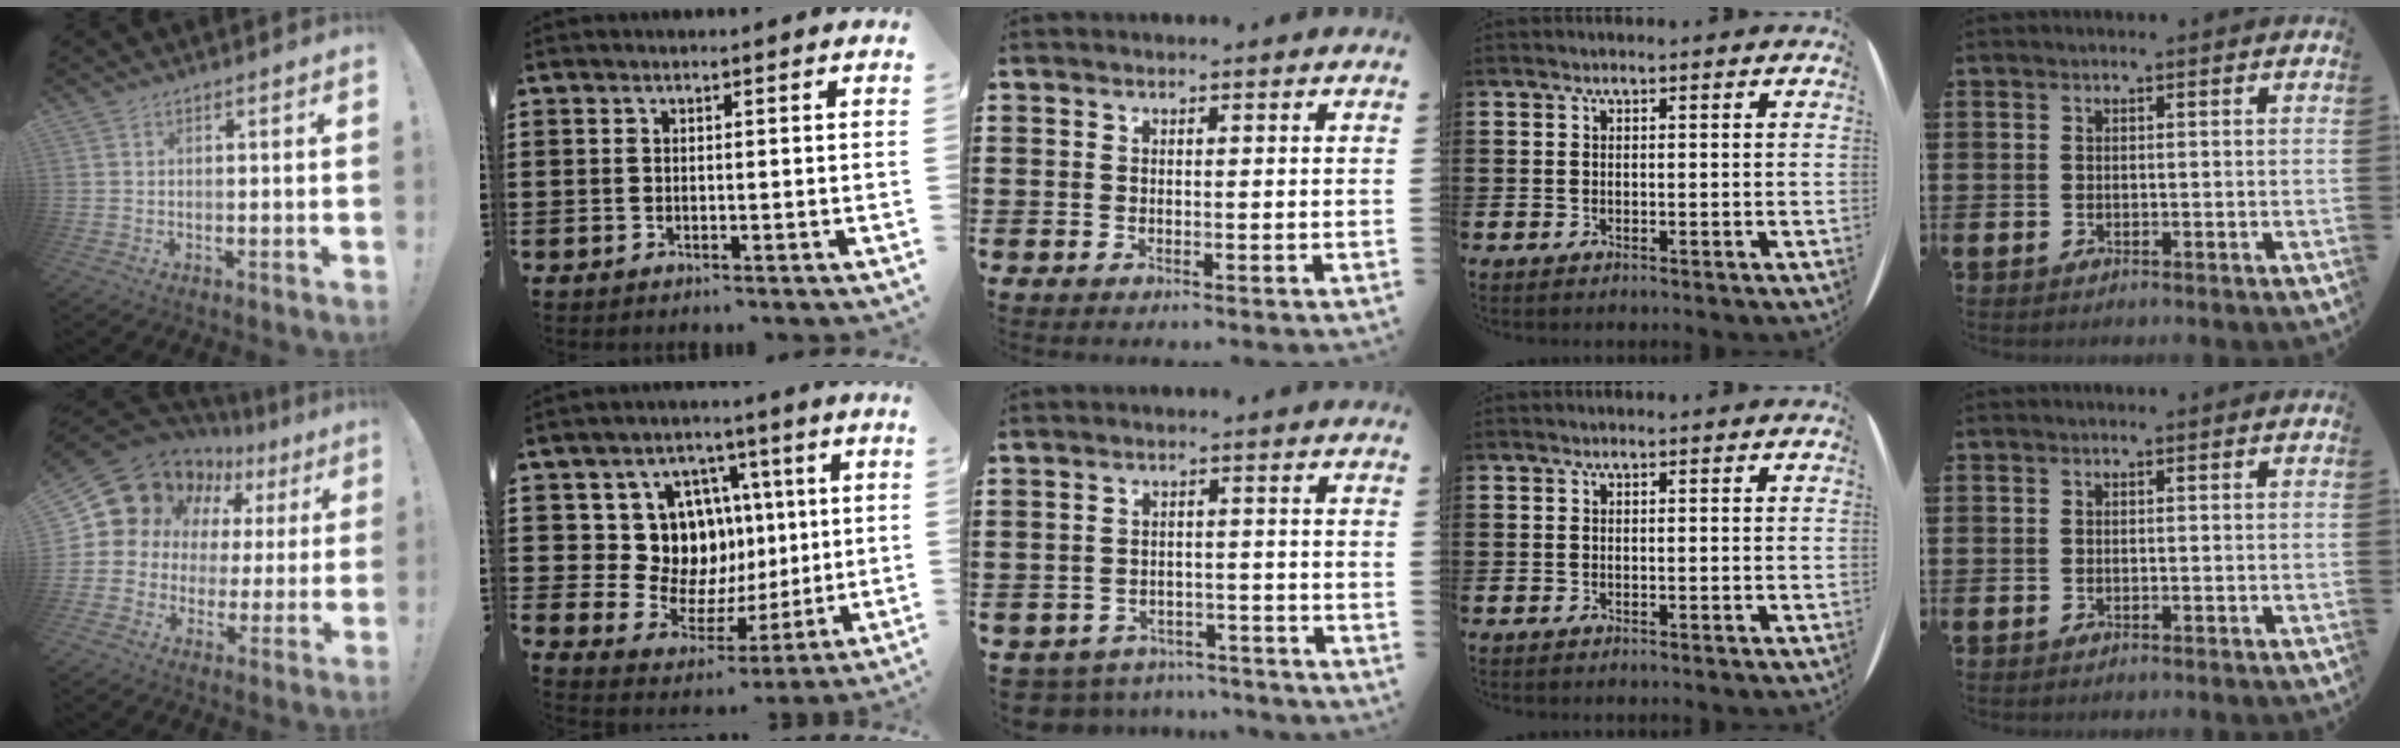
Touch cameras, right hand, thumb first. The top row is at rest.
{"thumb": {"total": 15.8, "force": [10.1, 10.5, 6.1], "torque": [-0.099, -0.073, 0.206]}, "index": {"total": 11.7, "force": [3.1, 10.2, 4.7], "torque": [-0.109, -0.024, 0.065]}, "middle": {"total": 4.1, "force": [-4.0, 0.7, -0.1], "torque": [-0.013, 0.001, -0.088]}}